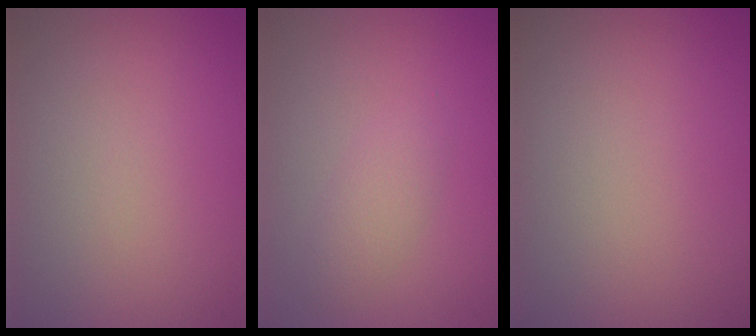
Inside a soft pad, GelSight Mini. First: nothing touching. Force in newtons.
{"total": 1.7, "press": 1.7, "slide": 0.0}
{"total": 0.0}